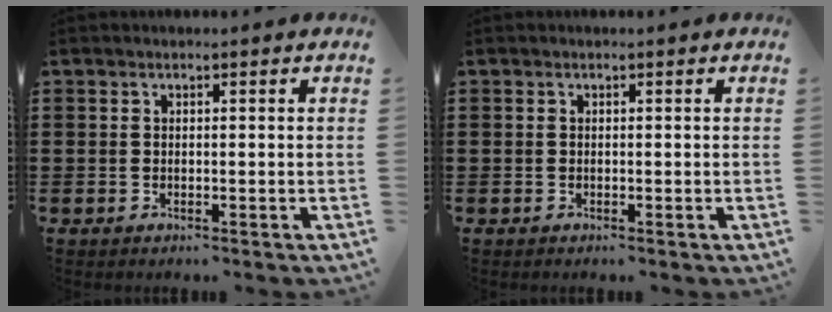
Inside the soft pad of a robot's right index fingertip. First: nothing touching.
{"total": 0.0}